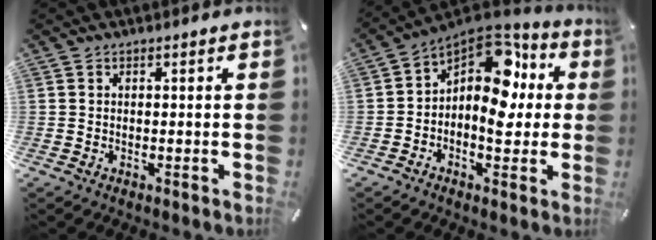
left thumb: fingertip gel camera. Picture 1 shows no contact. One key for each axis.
{"total": 13.7, "fx": 2.4, "fy": 8.9, "fz": 10.1, "tx": -0.154, "ty": -0.022, "tz": 0.039}